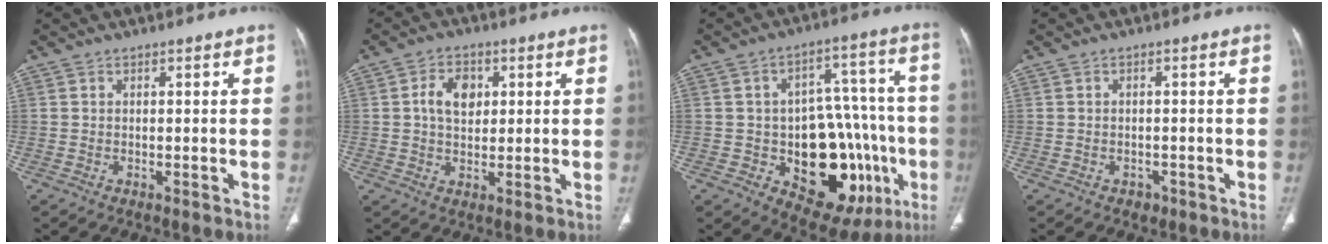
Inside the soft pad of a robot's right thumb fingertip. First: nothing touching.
{"total": 6.2, "force": [1.5, 4.3, 4.3], "torque": [-0.061, 0.000, 0.023]}
{"total": 23.9, "force": [-6.4, 14.1, 18.1], "torque": [-0.191, 0.036, -0.064]}
{"total": 1.6, "force": [-0.9, 1.2, 0.4], "torque": [-0.002, 0.003, -0.009]}